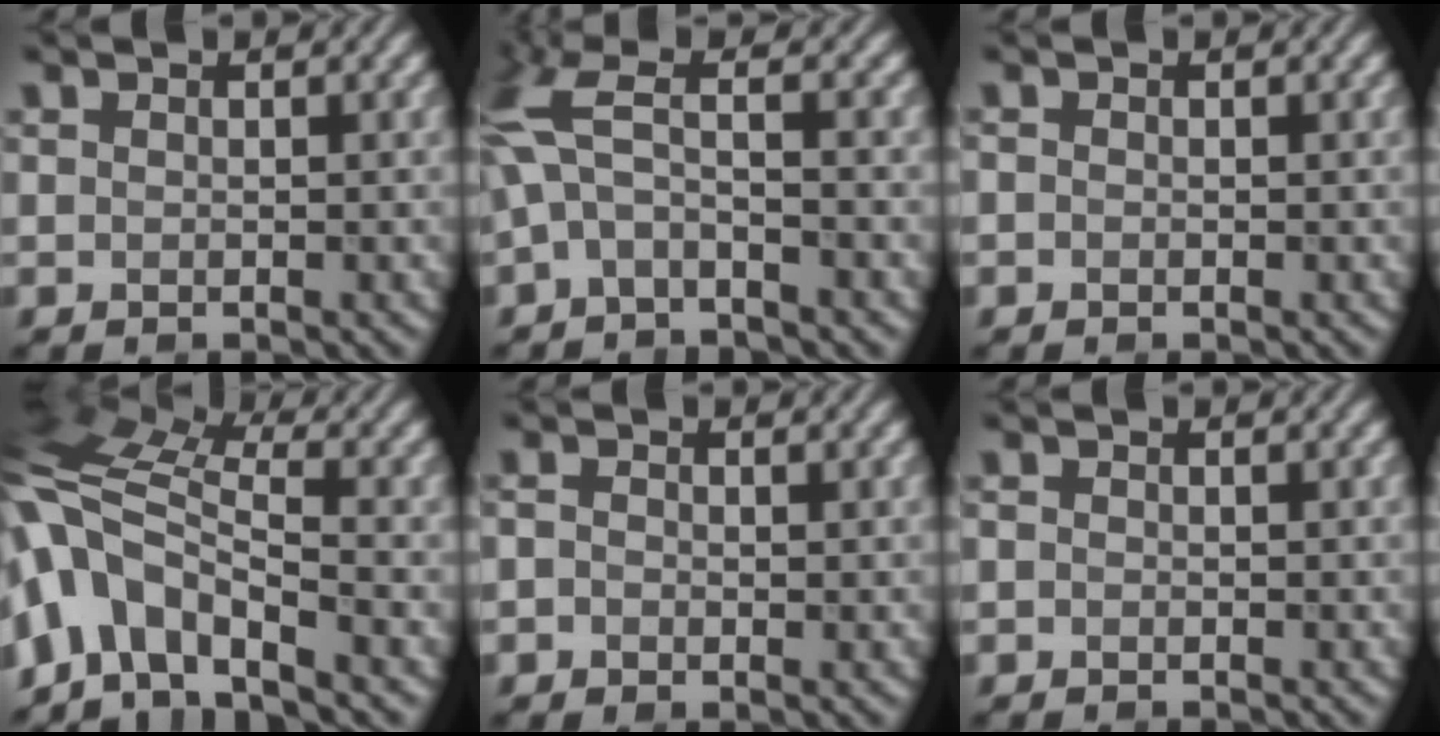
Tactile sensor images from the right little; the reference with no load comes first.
{"total": 4.6, "force": [0.0, 1.4, 4.4], "torque": [-0.106, 0.008, -0.013]}
{"total": 0.0}
{"total": 9.9, "force": [-3.4, 5.1, 7.8], "torque": [-0.152, 0.008, -0.076]}
{"total": 1.4, "force": [-0.2, 0.8, 1.1], "torque": [-0.020, -0.002, -0.006]}
{"total": 0.0}